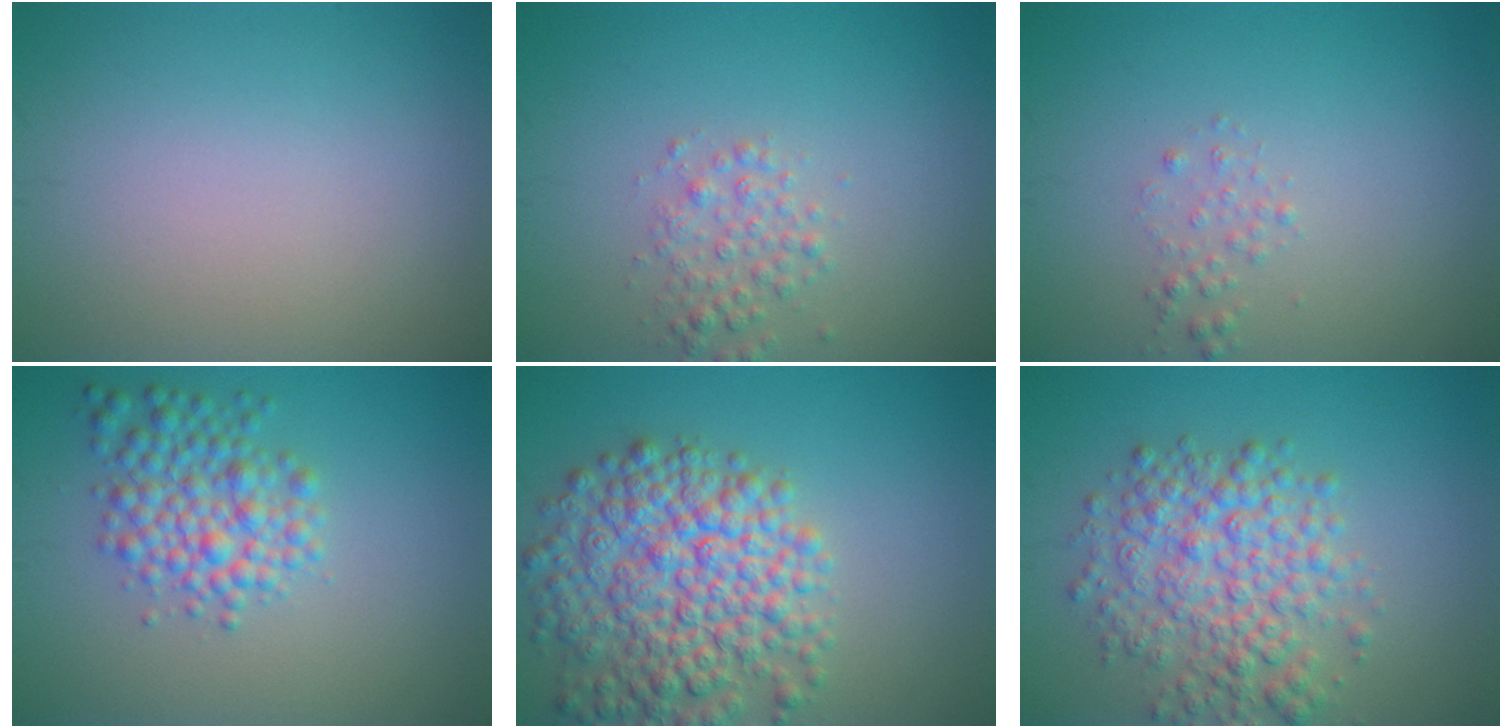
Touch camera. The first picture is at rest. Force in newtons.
{"total": 2.1, "press": 2.1, "slide": 0.0}
{"total": 0.9, "press": 0.9, "slide": 0.1}
{"total": 4.1, "press": 4.1, "slide": 0.1}
{"total": 8.6, "press": 8.6, "slide": 0.4}
{"total": 6.0, "press": 6.0, "slide": 0.2}